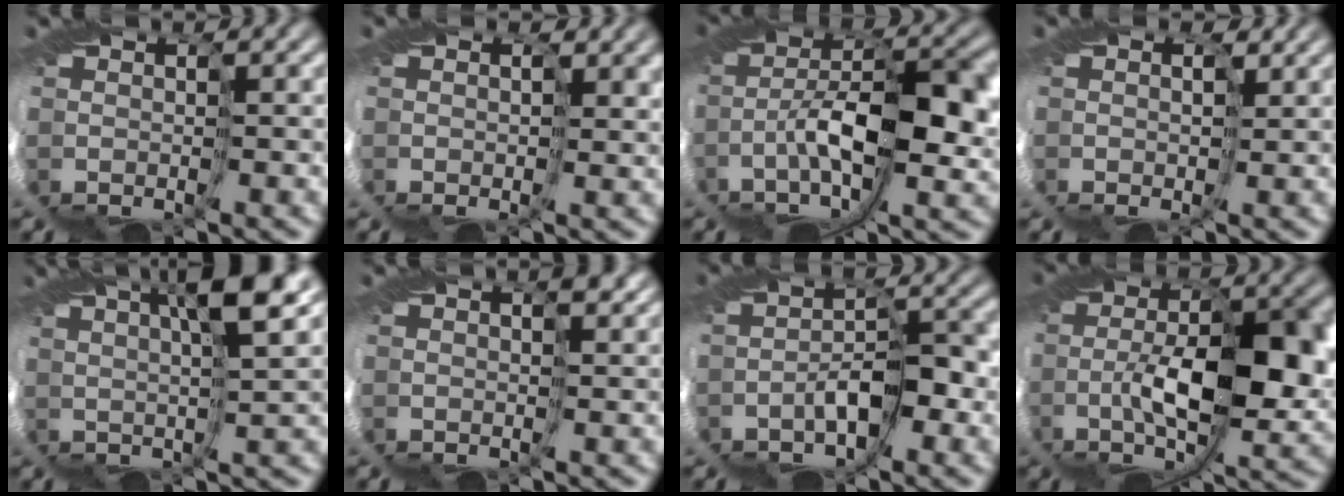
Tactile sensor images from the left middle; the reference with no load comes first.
{"total": 2.3, "force": [1.3, 1.3, 1.4], "torque": [-0.037, 0.008, 0.019]}
{"total": 6.8, "force": [-0.9, 2.6, 6.2], "torque": [-0.125, 0.004, -0.023]}
{"total": 1.6, "force": [1.1, 0.7, 1.0], "torque": [-0.028, 0.009, 0.009]}
{"total": 4.8, "force": [3.4, -2.1, 2.6], "torque": [-0.019, 0.016, 0.050]}
{"total": 2.6, "force": [2.0, 0.5, 1.5], "torque": [-0.035, 0.014, 0.027]}
{"total": 2.0, "force": [-1.2, -0.8, 1.4], "torque": [-0.035, 0.006, -0.030]}
{"total": 7.3, "force": [-0.2, 2.8, 6.8], "torque": [-0.145, -0.006, -0.007]}